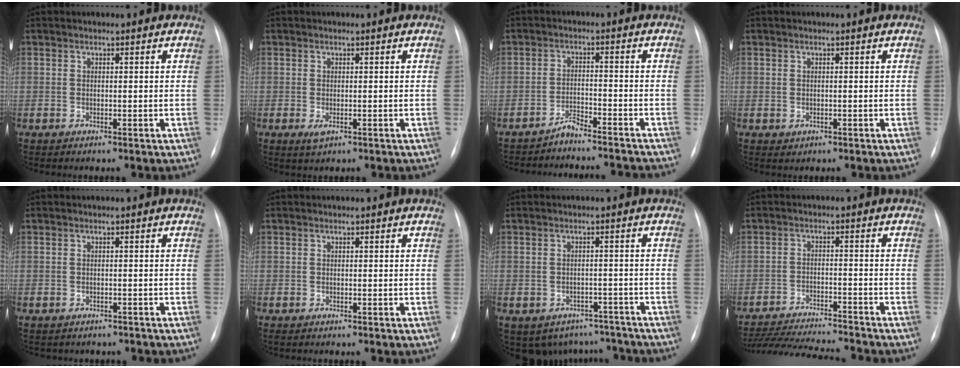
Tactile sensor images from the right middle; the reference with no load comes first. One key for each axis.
{"total": 1.5, "fx": -0.5, "fy": 0.6, "fz": 1.2, "tx": -0.025, "ty": -0.005, "tz": -0.004}
{"total": 7.4, "fx": -7.4, "fy": -0.3, "fz": 1.0, "tx": -0.007, "ty": 0.008, "tz": -0.105}
{"total": 0.6, "fx": -0.1, "fy": 0.5, "fz": 0.2, "tx": -0.007, "ty": -0.003, "tz": 0.006}
{"total": 4.3, "fx": -3.7, "fy": 2.0, "fz": 0.9, "tx": -0.017, "ty": 0.006, "tz": -0.036}
{"total": 0.0}
{"total": 9.2, "fx": -7.3, "fy": 5.4, "fz": 0.9, "tx": -0.008, "ty": 0.020, "tz": -0.080}
{"total": 14.7, "fx": -13.8, "fy": 0.8, "fz": 5.0, "tx": -0.090, "ty": -0.017, "tz": -0.205}